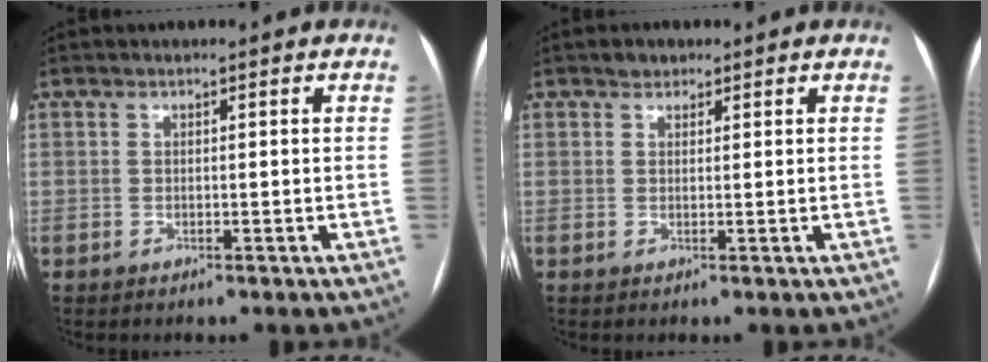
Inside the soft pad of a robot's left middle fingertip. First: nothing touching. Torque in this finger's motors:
{"motor_torque": [0.42, -0.20, 0.00, -0.01]}